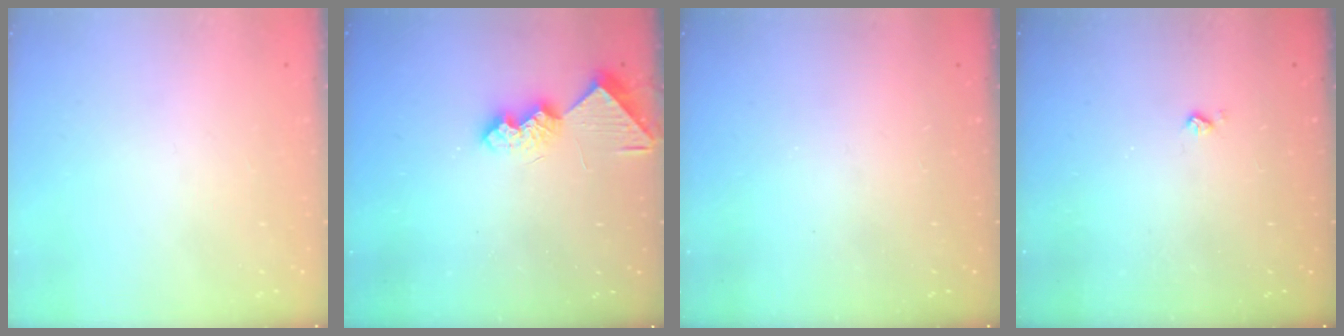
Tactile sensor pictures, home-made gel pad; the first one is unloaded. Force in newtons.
{"total": 9.2, "press": 9.2, "slide": 0.5}
{"total": 0.0}
{"total": 2.2, "press": 2.2, "slide": 0.4}